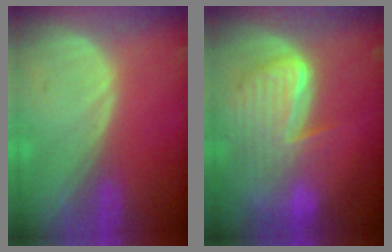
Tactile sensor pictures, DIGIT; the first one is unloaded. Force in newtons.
{"total": 9.9, "press": 8.6, "slide": 4.9}